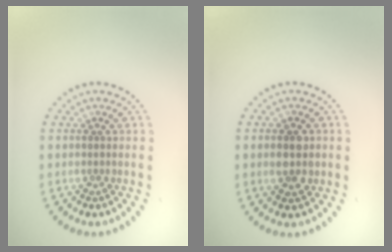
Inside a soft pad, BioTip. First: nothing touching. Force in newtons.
{"total": 2.6, "press": 2.5, "slide": 0.2}